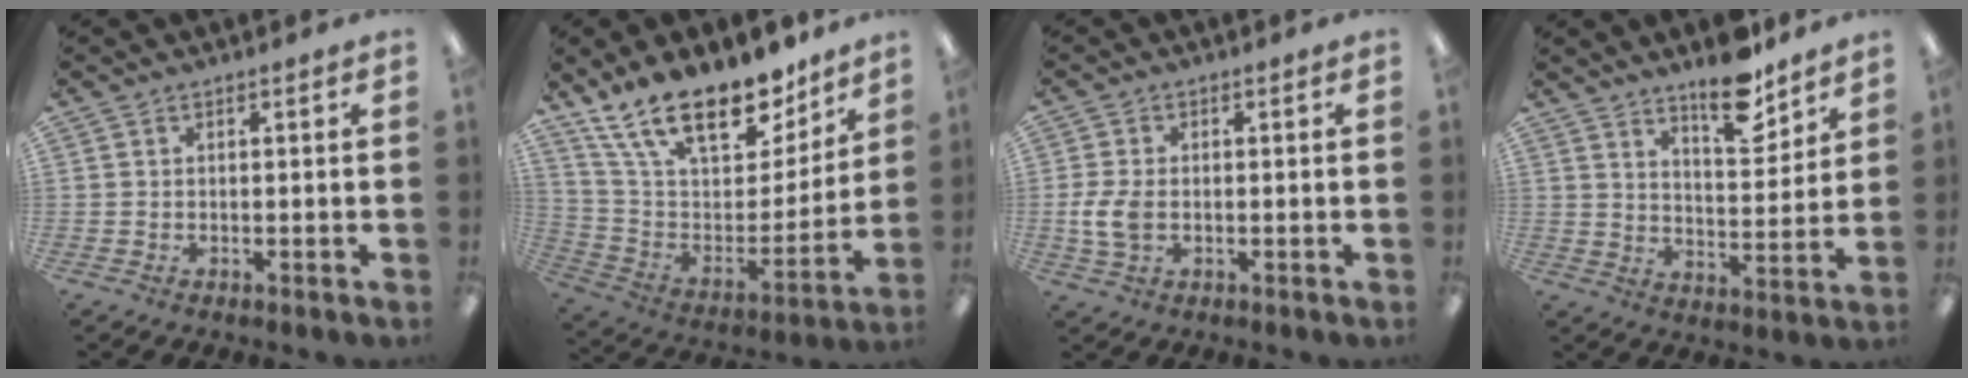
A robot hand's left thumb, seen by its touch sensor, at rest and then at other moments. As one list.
[{"total": 22.2, "force": [16.2, 9.6, 11.8], "torque": [-0.213, -0.105, 0.292]}, {"total": 6.0, "force": [-0.7, 3.9, 4.5], "torque": [-0.109, -0.003, -0.017]}, {"total": 12.7, "force": [10.0, 4.5, 6.5], "torque": [-0.083, -0.065, 0.172]}]